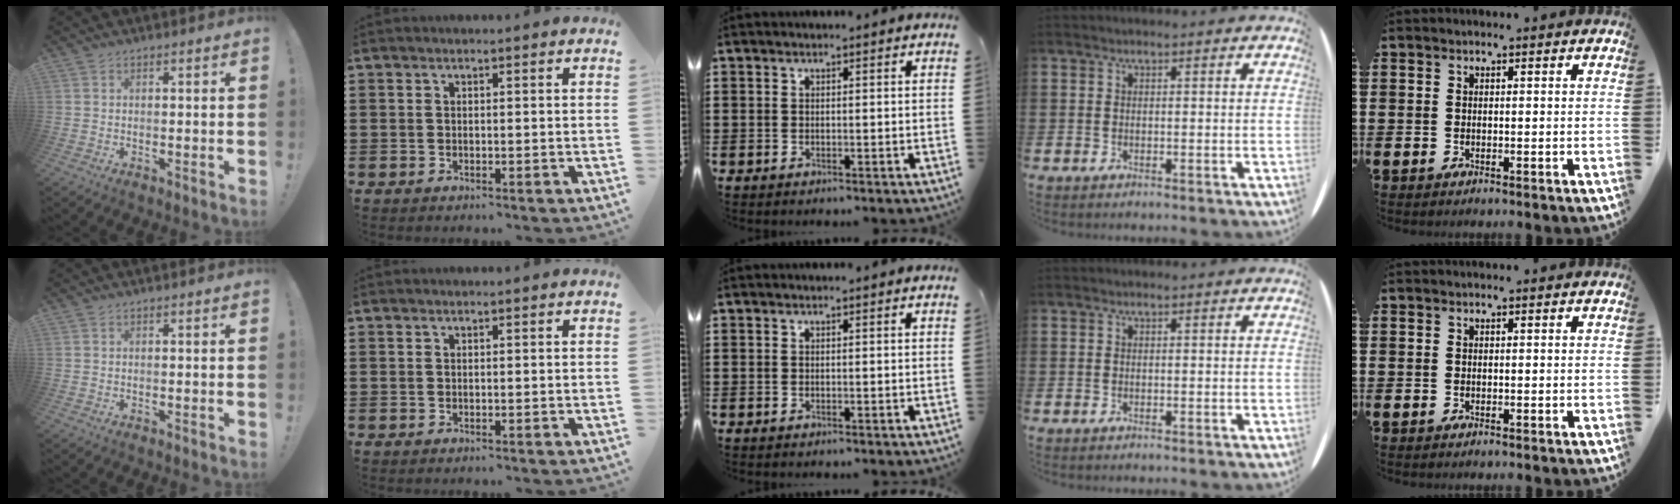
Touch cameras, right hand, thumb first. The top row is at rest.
{}